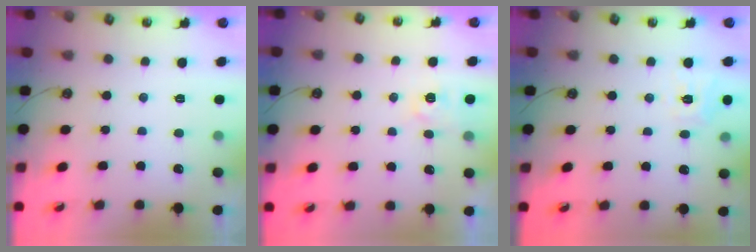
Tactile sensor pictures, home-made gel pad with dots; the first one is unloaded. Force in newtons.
{"total": 3.5, "press": 3.4, "slide": 0.4}
{"total": 8.0, "press": 8.0, "slide": 0.7}